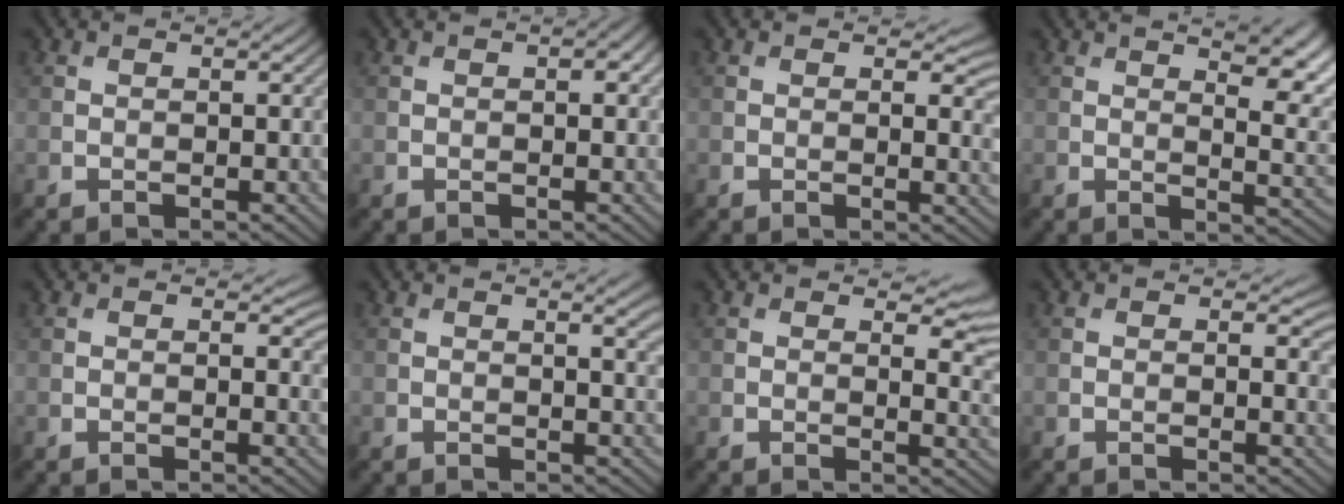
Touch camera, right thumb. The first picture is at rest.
{"total": 1.1, "force": [0.2, 0.5, 1.0], "torque": [-0.014, 0.001, 0.001]}
{"total": 3.0, "force": [0.8, 1.4, 2.5], "torque": [-0.030, -0.007, 0.010]}
{"total": 10.3, "force": [5.5, 3.8, 7.9], "torque": [-0.106, 0.016, 0.072]}
{"total": 1.6, "force": [0.4, 0.8, 1.4], "torque": [-0.018, -0.007, 0.004]}
{"total": 2.5, "force": [1.0, 0.5, 2.2], "torque": [-0.028, 0.000, 0.014]}
{"total": 4.8, "force": [2.4, 2.0, 3.6], "torque": [-0.045, -0.009, 0.036]}
{"total": 2.0, "force": [0.5, 0.9, 1.7], "torque": [-0.022, -0.006, 0.005]}